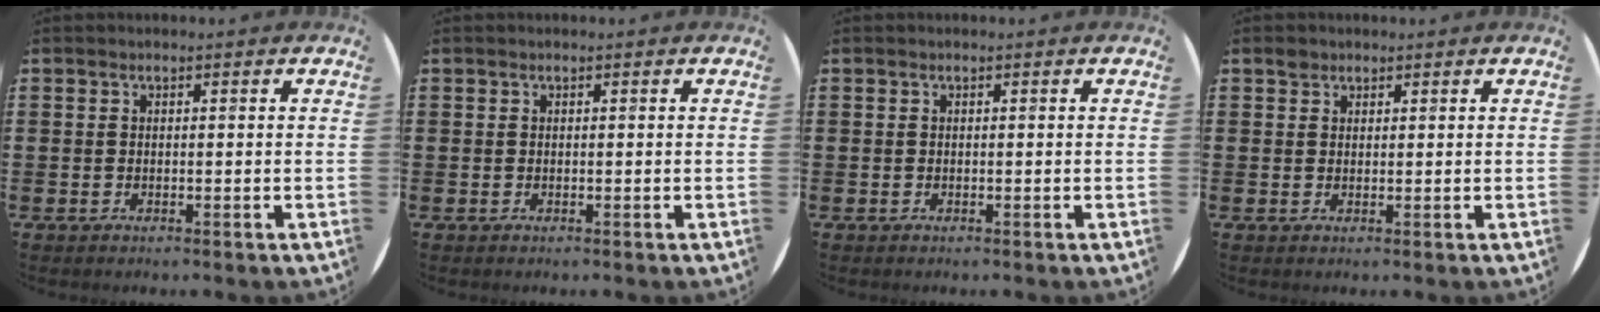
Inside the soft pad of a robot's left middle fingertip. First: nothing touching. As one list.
[{"total": 0.0}, {"total": 0.0}, {"total": 1.3, "force": [1.1, 0.7, 0.1], "torque": [0.005, 0.000, 0.020]}]